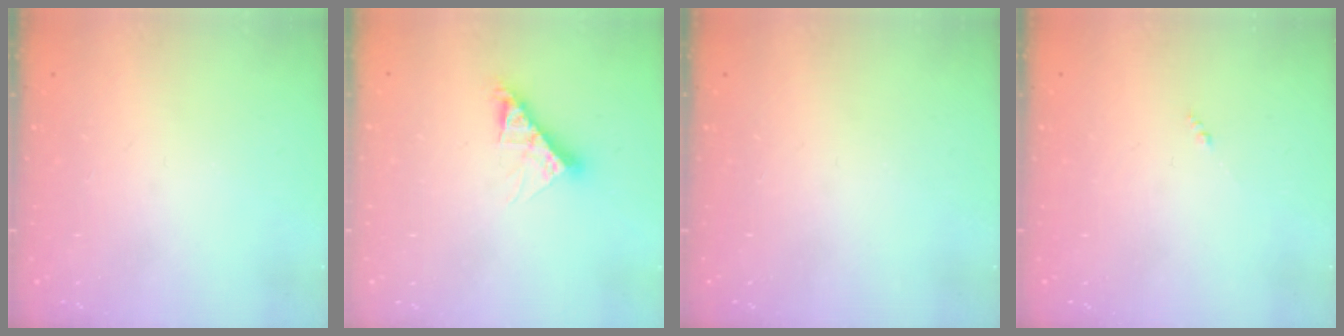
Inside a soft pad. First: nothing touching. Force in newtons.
{"total": 8.3, "press": 8.3, "slide": 0.5}
{"total": 0.0}
{"total": 0.0}